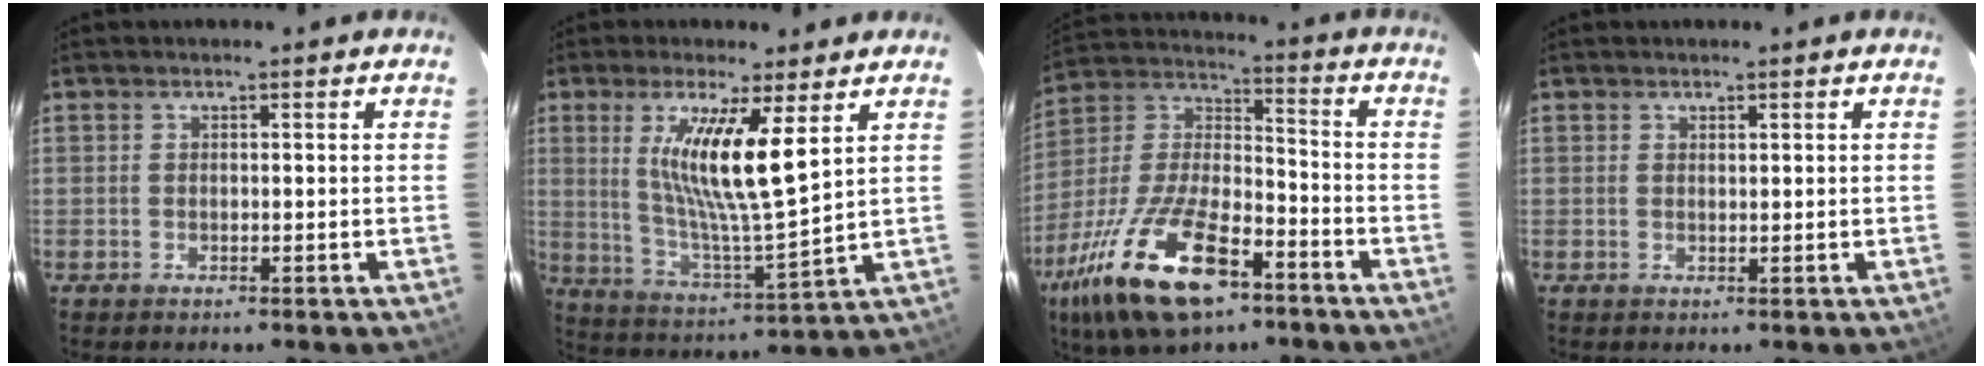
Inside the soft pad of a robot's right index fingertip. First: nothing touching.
{"total": 13.5, "force": [5.4, 1.0, 12.3], "torque": [-0.228, -0.017, 0.103]}
{"total": 22.3, "force": [-12.7, 8.9, 16.1], "torque": [-0.334, -0.025, -0.227]}
{"total": 0.5, "force": [0.4, 0.2, 0.2], "torque": [-0.002, 0.001, 0.009]}